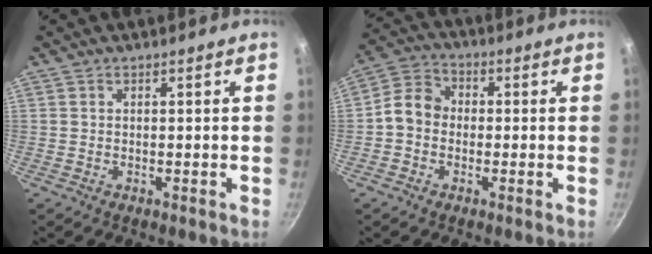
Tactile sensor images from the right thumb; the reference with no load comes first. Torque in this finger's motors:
{"motor_torque": [0.81, 1.22, 0.41, -0.79, 0.04]}